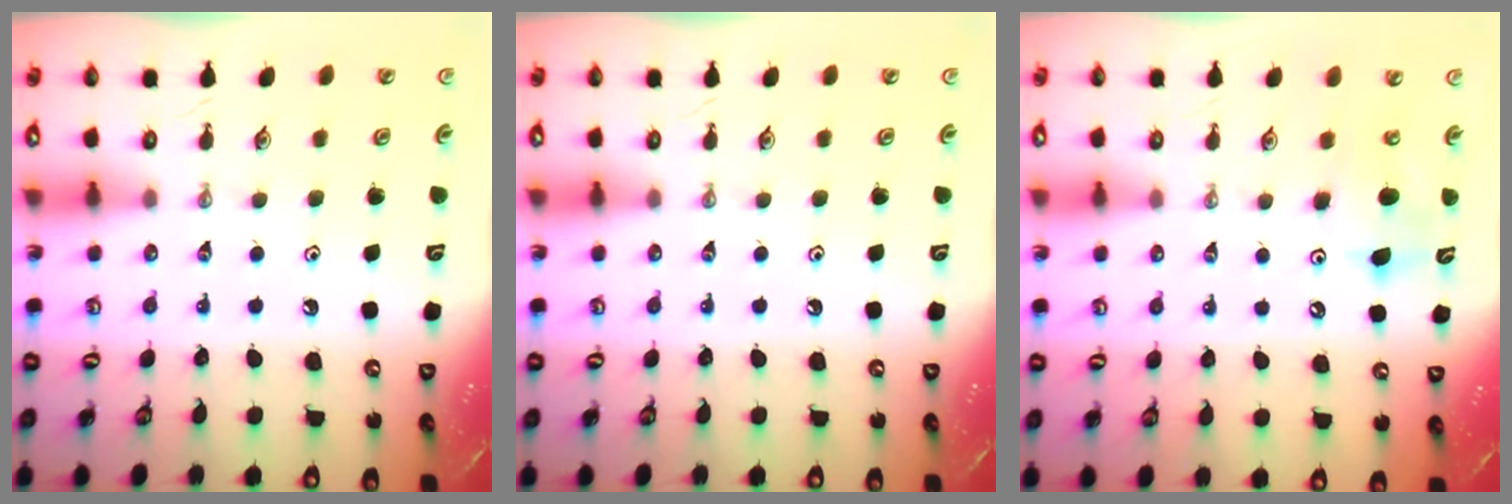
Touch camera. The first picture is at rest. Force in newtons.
{"total": 0.0}
{"total": 8.8, "press": 8.7, "slide": 1.3}